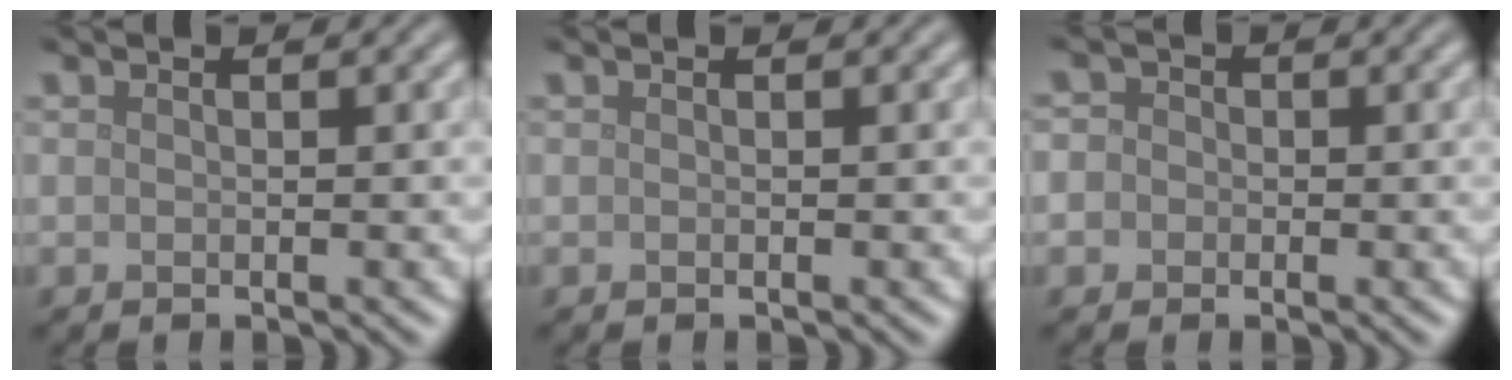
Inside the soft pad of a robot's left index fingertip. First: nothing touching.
{"total": 0.0}
{"total": 3.2, "force": [0.3, 3.0, 1.2], "torque": [0.005, 0.023, -0.035]}